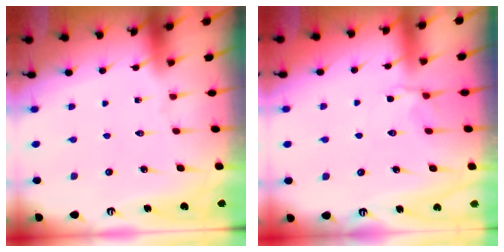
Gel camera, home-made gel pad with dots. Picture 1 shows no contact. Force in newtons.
{"total": 2.3, "press": 2.0, "slide": 1.2}